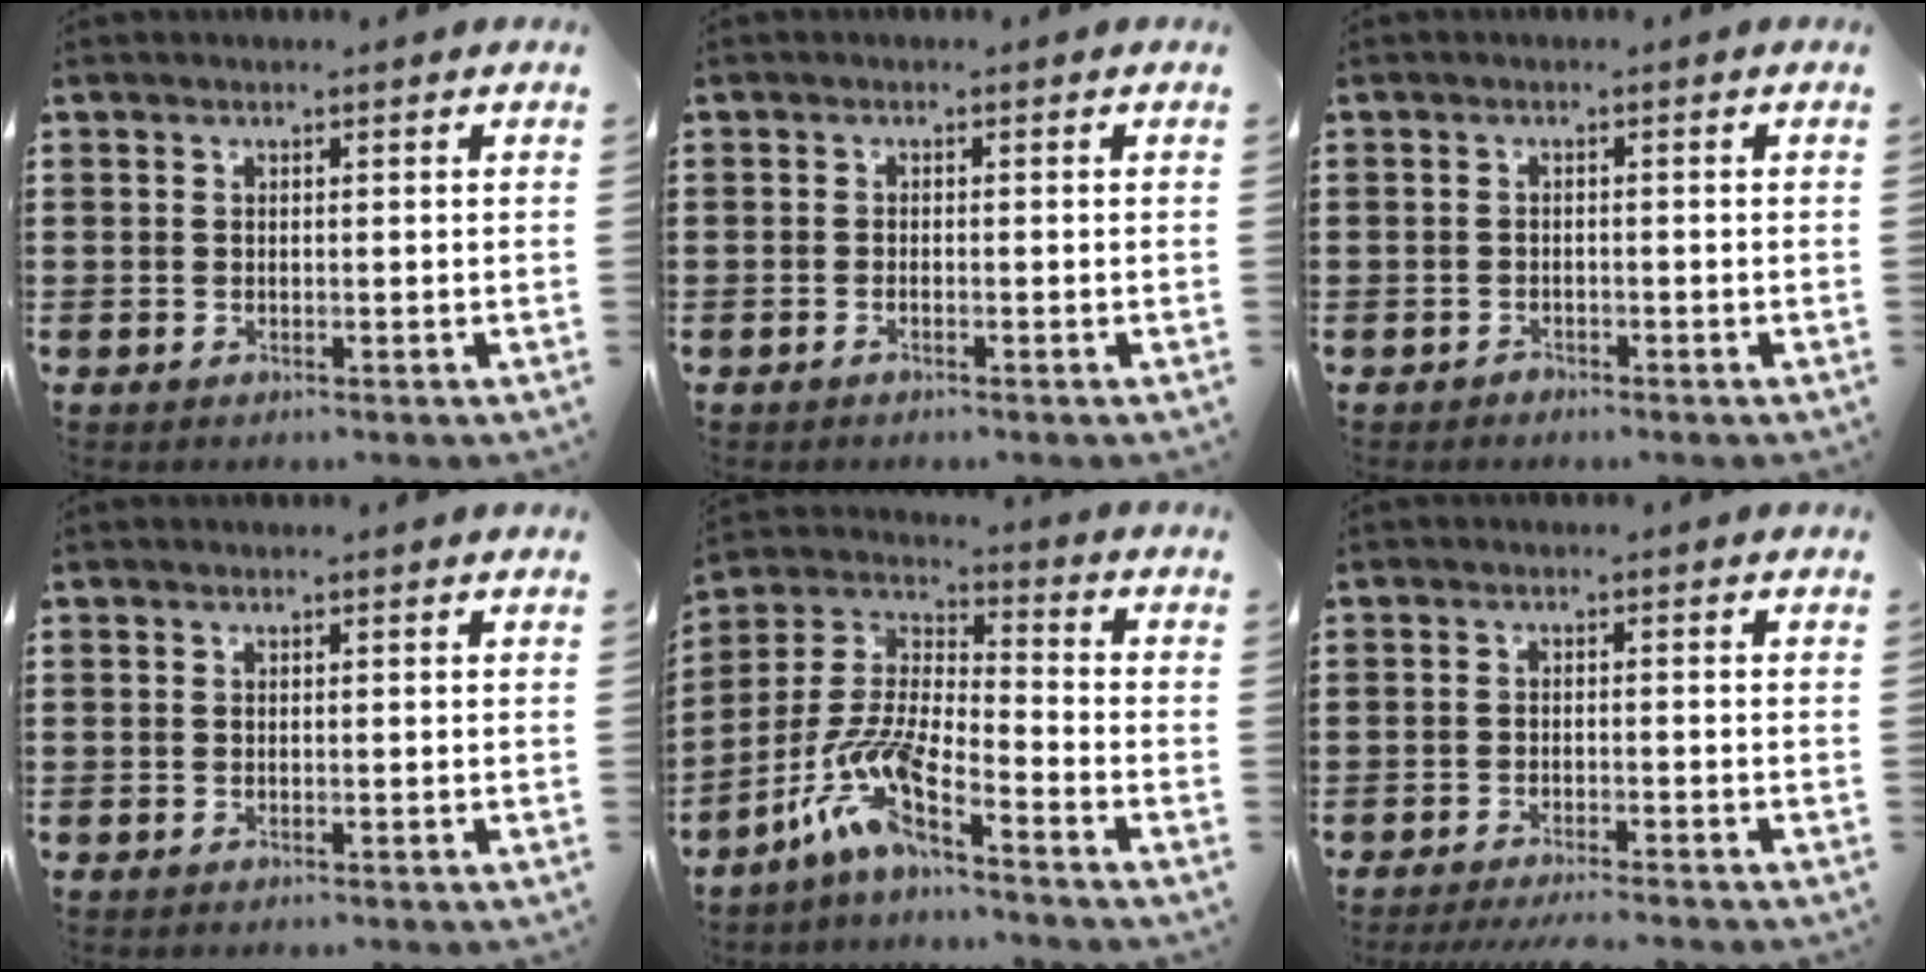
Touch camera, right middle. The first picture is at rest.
{"total": 0.7, "force": [-0.5, 0.1, 0.5], "torque": [-0.011, -0.004, -0.009]}
{"total": 1.0, "force": [-0.9, 0.4, 0.0], "torque": [-0.003, 0.002, -0.021]}
{"total": 0.0}
{"total": 10.1, "force": [-7.4, 1.3, 6.7], "torque": [-0.161, -0.018, -0.154]}
{"total": 2.6, "force": [-2.5, -0.1, 0.7], "torque": [-0.012, 0.001, -0.050]}